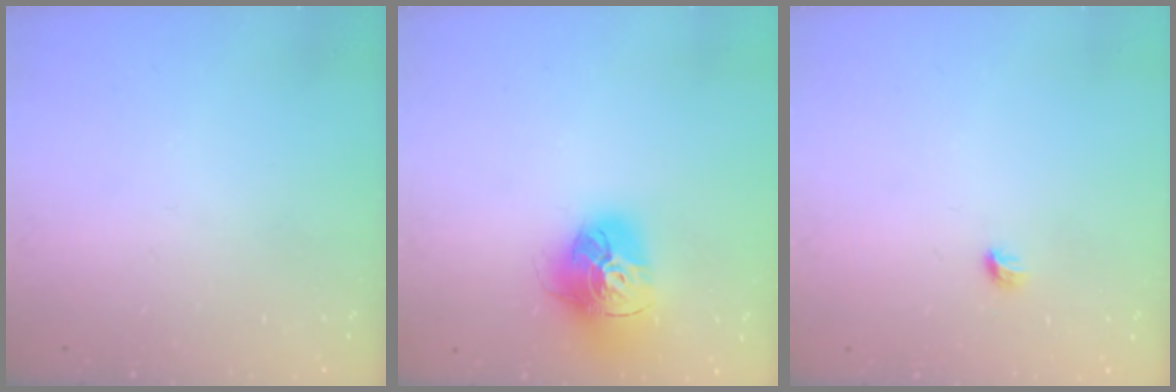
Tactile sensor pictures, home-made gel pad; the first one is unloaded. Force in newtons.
{"total": 17.0, "press": 16.9, "slide": 1.7}
{"total": 3.7, "press": 3.6, "slide": 0.8}